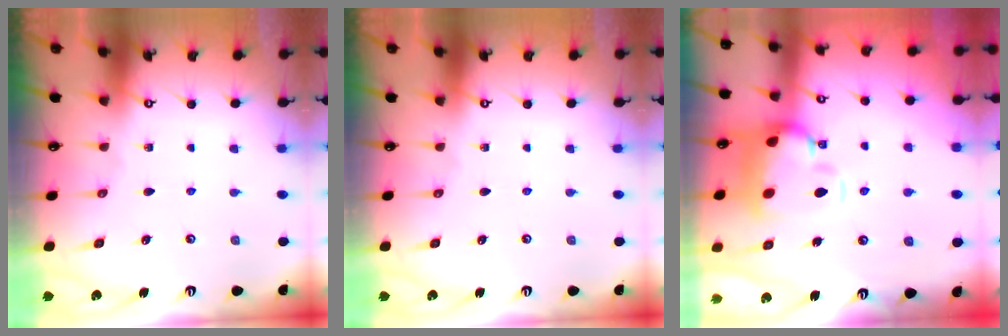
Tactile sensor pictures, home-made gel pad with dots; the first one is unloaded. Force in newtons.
{"total": 0.0}
{"total": 8.7, "press": 8.6, "slide": 1.5}